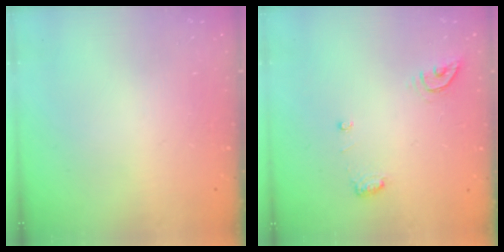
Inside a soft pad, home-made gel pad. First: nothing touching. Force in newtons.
{"total": 6.4, "press": 6.4, "slide": 0.6}